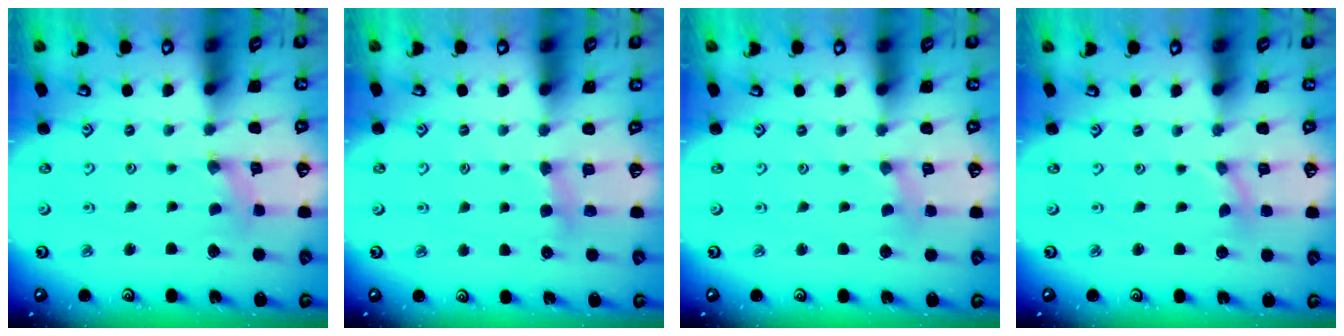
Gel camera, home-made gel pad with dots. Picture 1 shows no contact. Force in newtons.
{"total": 3.9, "press": 3.9, "slide": 0.6}
{"total": 0.0}
{"total": 0.0}